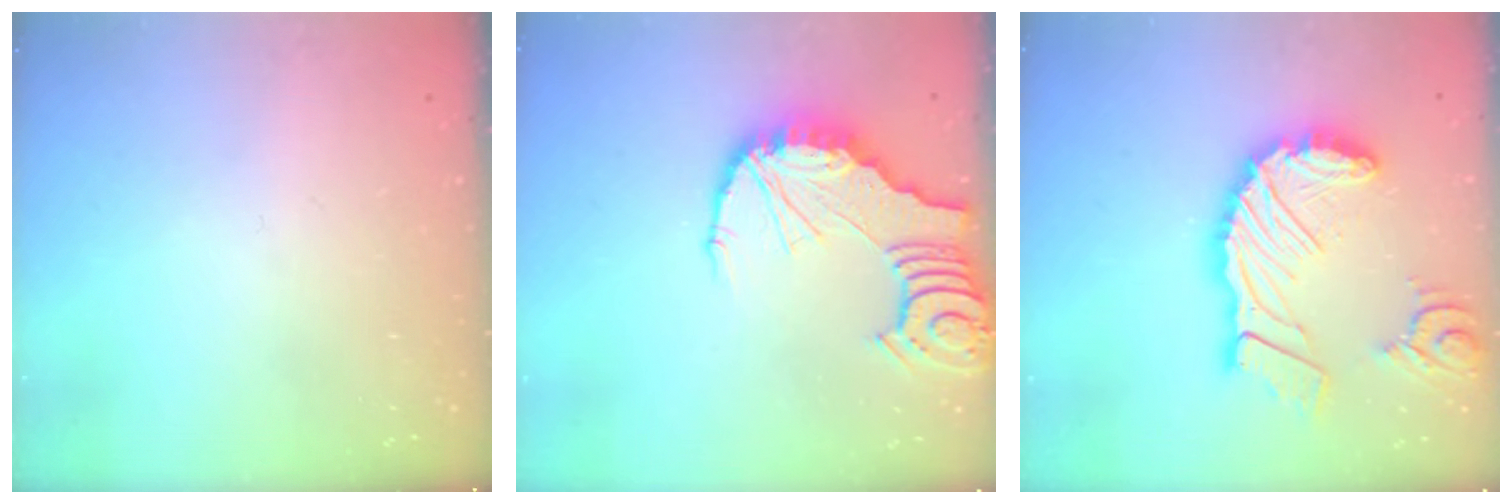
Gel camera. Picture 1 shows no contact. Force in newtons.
{"total": 12.0, "press": 12.0, "slide": 1.3}
{"total": 20.1, "press": 20.0, "slide": 2.0}